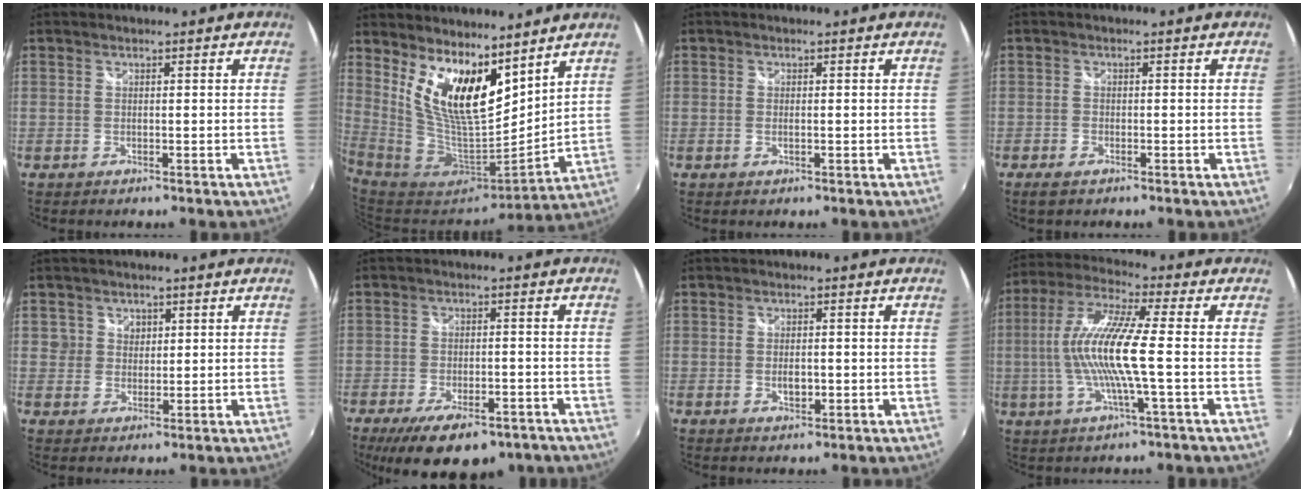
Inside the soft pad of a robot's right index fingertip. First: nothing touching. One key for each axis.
{"total": 14.4, "fx": 8.3, "fy": 5.9, "fz": 10.2, "tx": -0.181, "ty": -0.008, "tz": 0.162}
{"total": 0.9, "fx": -0.2, "fy": 0.2, "fz": 0.8, "tx": -0.018, "ty": -0.001, "tz": -0.005}
{"total": 2.4, "fx": -1.7, "fy": 1.1, "fz": 1.2, "tx": -0.030, "ty": -0.006, "tz": -0.033}
{"total": 3.2, "fx": 0.9, "fy": 3.1, "fz": 0.2, "tx": 0.008, "ty": 0.013, "tz": 0.014}
{"total": 15.0, "fx": -10.2, "fy": 6.0, "fz": 9.1, "tx": -0.183, "ty": -0.030, "tz": -0.143}
{"total": 2.4, "fx": -0.5, "fy": 1.8, "fz": 1.5, "tx": -0.024, "ty": -0.001, "tz": -0.008}
{"total": 13.2, "fx": -1.5, "fy": 0.4, "fz": 13.1, "tx": -0.257, "ty": 0.001, "tz": -0.031}